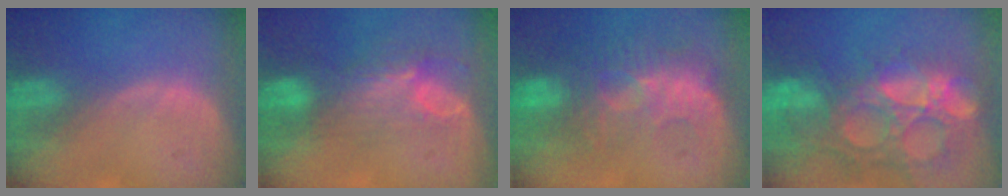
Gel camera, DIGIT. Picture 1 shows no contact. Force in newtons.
{"total": 7.6, "press": 6.6, "slide": 3.7}
{"total": 9.3, "press": 8.8, "slide": 3.1}
{"total": 14.8, "press": 12.2, "slide": 8.3}